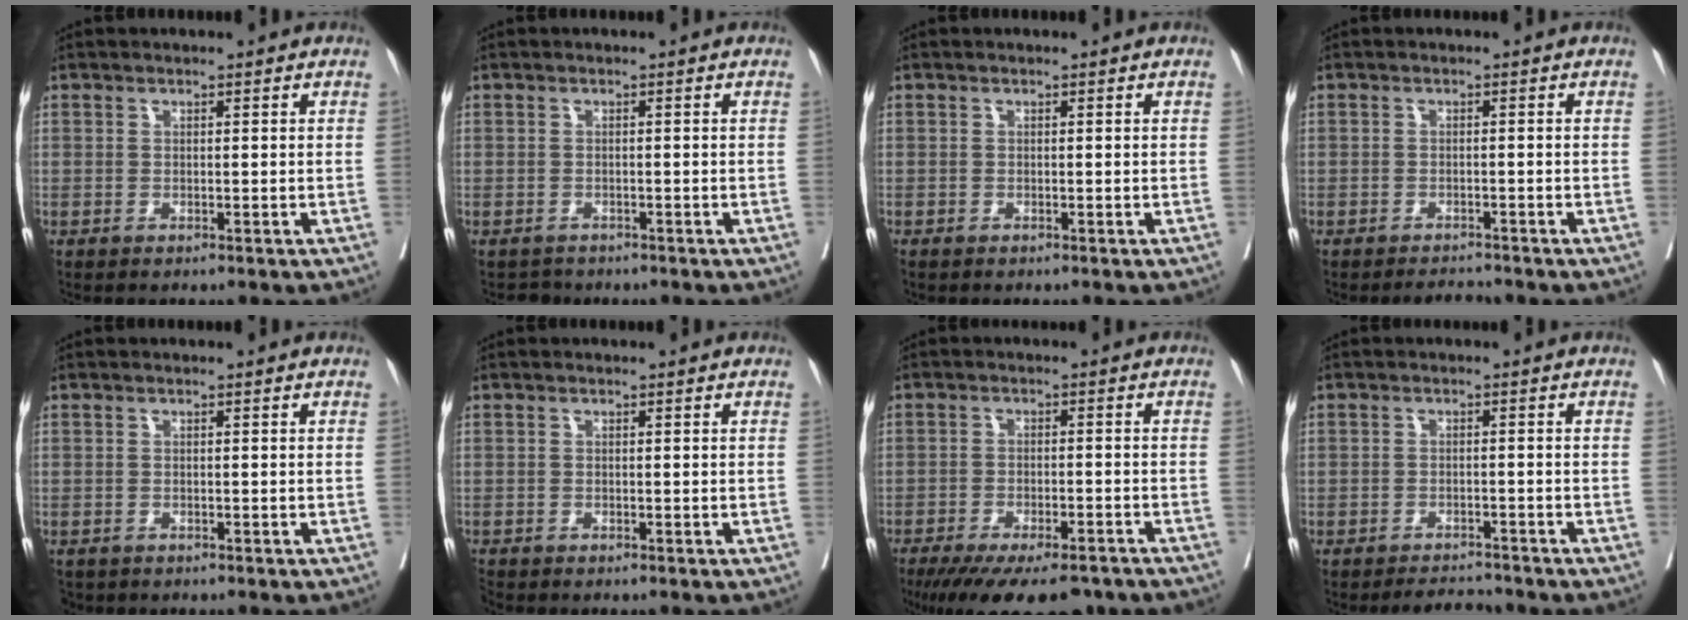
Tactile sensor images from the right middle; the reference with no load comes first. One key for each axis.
{"total": 1.5, "fx": -1.3, "fy": 0.6, "fz": -0.4, "tx": 0.005, "ty": -0.001, "tz": -0.022}
{"total": 0.0}
{"total": 1.6, "fx": -1.5, "fy": 0.1, "fz": -0.2, "tx": 0.005, "ty": -0.007, "tz": -0.022}
{"total": 2.3, "fx": -1.9, "fy": 1.2, "fz": 0.6, "tx": -0.016, "ty": -0.005, "tz": -0.032}
{"total": 0.8, "fx": -0.8, "fy": 0.0, "fz": -0.1, "tx": -0.005, "ty": -0.005, "tz": -0.019}
{"total": 16.4, "fx": -13.1, "fy": 4.8, "fz": 8.6, "tx": -0.144, "ty": -0.024, "tz": -0.181}
{"total": 2.7, "fx": -2.7, "fy": 0.3, "fz": -0.1, "tx": 0.006, "ty": -0.010, "tz": -0.041}